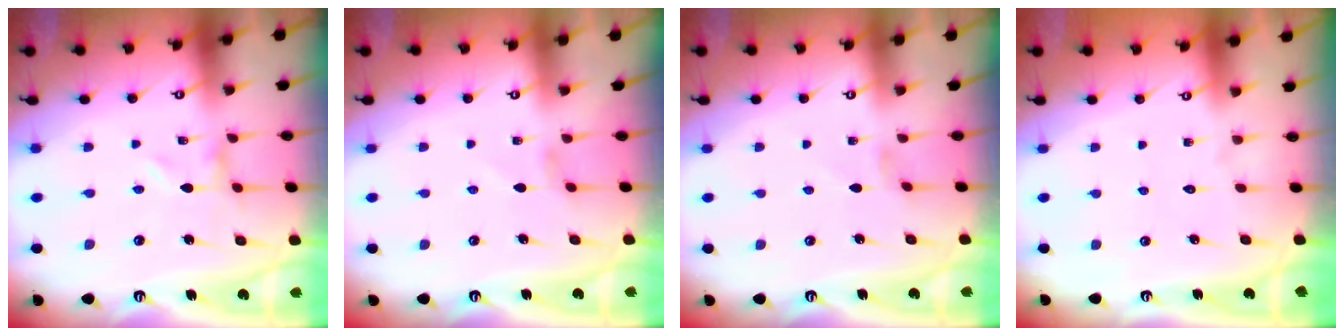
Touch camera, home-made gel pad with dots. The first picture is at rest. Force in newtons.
{"total": 1.2, "press": 1.1, "slide": 0.4}
{"total": 0.5, "press": 0.5, "slide": 0.2}
{"total": 1.6, "press": 1.6, "slide": 0.2}